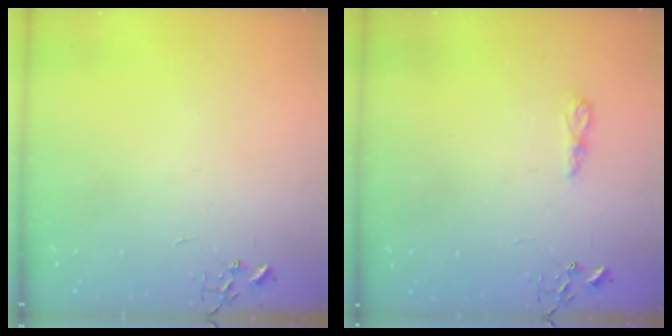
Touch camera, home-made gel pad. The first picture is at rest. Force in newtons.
{"total": 5.5, "press": 5.5, "slide": 0.6}